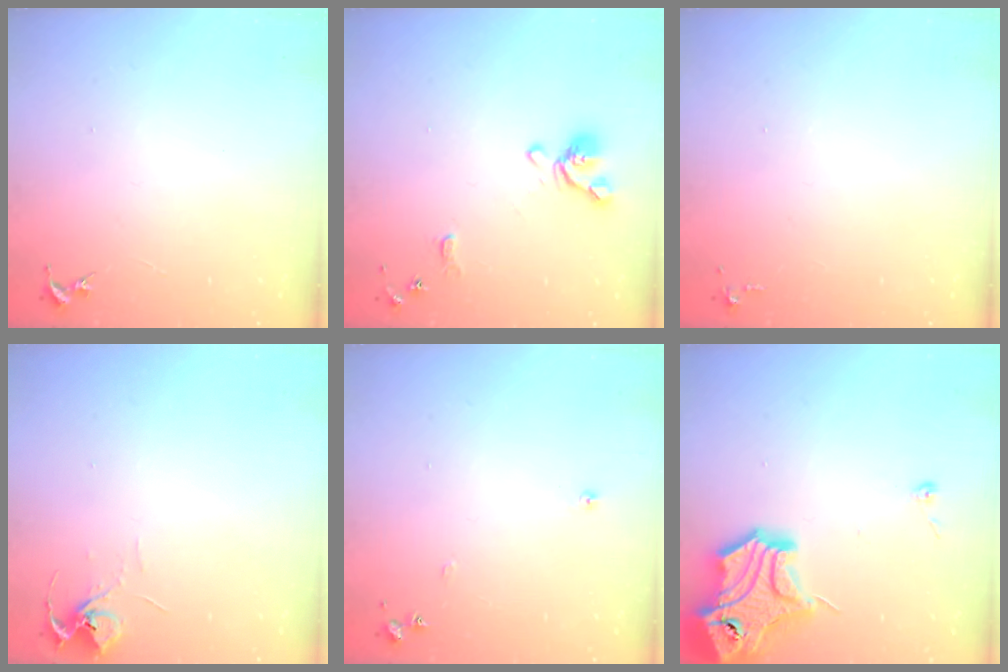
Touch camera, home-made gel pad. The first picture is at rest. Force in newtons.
{"total": 10.0, "press": 9.9, "slide": 1.4}
{"total": 3.8, "press": 3.8, "slide": 0.6}
{"total": 5.9, "press": 5.9, "slide": 0.4}
{"total": 6.2, "press": 6.2, "slide": 0.6}
{"total": 17.4, "press": 17.3, "slide": 2.1}